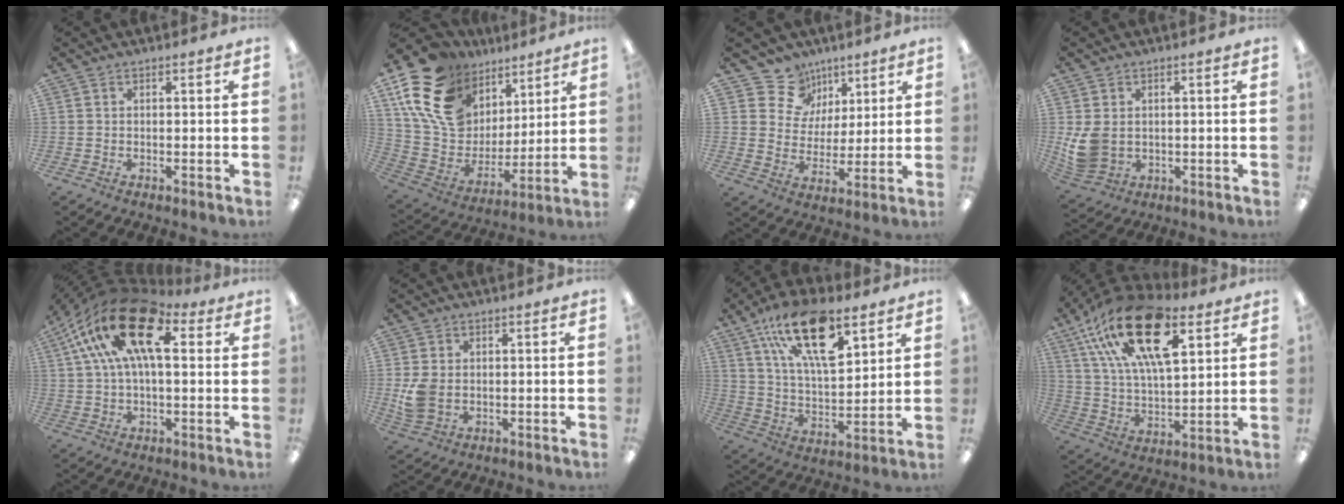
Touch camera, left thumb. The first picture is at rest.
{"total": 20.5, "force": [11.4, 13.8, 9.9], "torque": [-0.199, -0.056, 0.218]}
{"total": 11.3, "force": [7.3, 8.6, 1.1], "torque": [-0.029, -0.060, 0.141]}
{"total": 7.2, "force": [0.6, 5.9, 4.1], "torque": [-0.094, 0.005, 0.015]}
{"total": 20.7, "force": [7.6, 10.2, 16.4], "torque": [-0.316, -0.019, 0.124]}
{"total": 5.8, "force": [-0.2, 4.6, 3.6], "torque": [-0.068, 0.004, 0.000]}
{"total": 20.4, "force": [11.9, 8.6, 14.2], "torque": [-0.253, -0.053, 0.203]}
{"total": 24.3, "force": [12.8, 11.3, 17.3], "torque": [-0.318, -0.052, 0.221]}